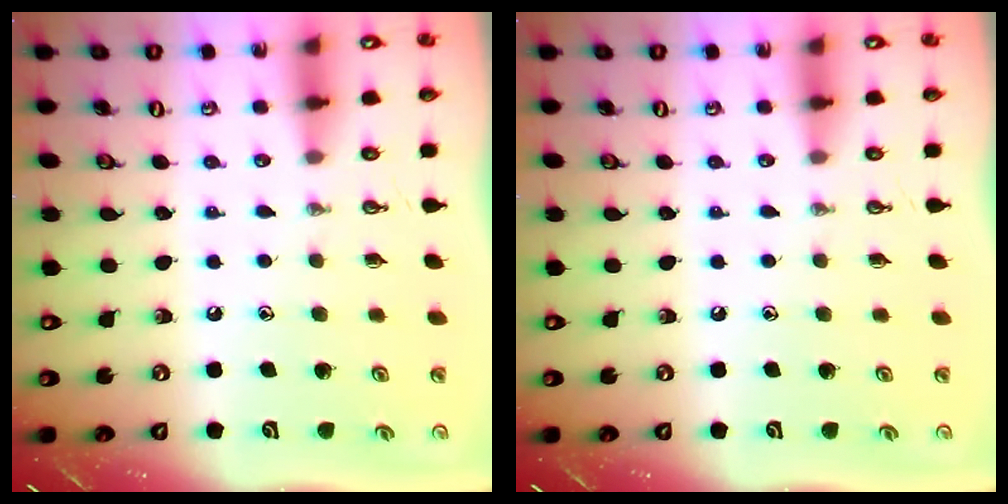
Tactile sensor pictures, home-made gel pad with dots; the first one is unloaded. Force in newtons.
{"total": 0.0}